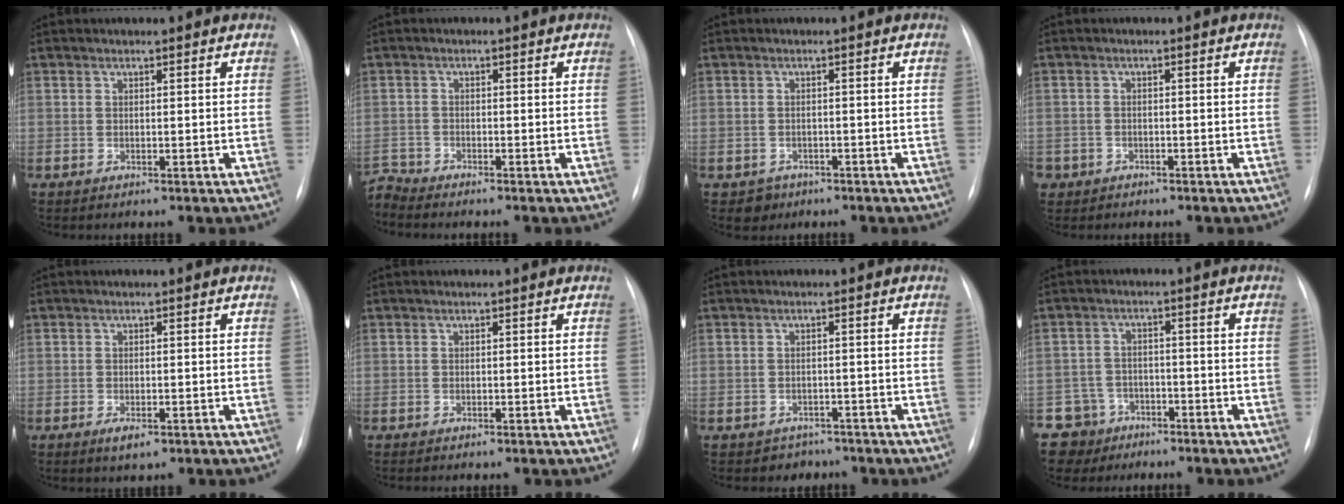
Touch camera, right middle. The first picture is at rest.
{"total": 2.8, "force": [-2.6, -0.8, -0.6], "torque": [0.009, -0.018, -0.051]}
{"total": 2.2, "force": [-1.3, 1.8, 0.0], "torque": [0.002, 0.008, -0.017]}
{"total": 3.4, "force": [-2.2, 2.6, 0.4], "torque": [-0.007, 0.005, -0.035]}
{"total": 2.1, "force": [-1.1, 0.7, 1.6], "torque": [-0.026, -0.002, -0.014]}
{"total": 0.0}
{"total": 2.9, "force": [-2.1, 1.8, -0.5], "torque": [0.003, 0.011, -0.030]}
{"total": 6.8, "force": [-4.7, 4.9, -0.5], "torque": [0.008, 0.008, -0.081]}